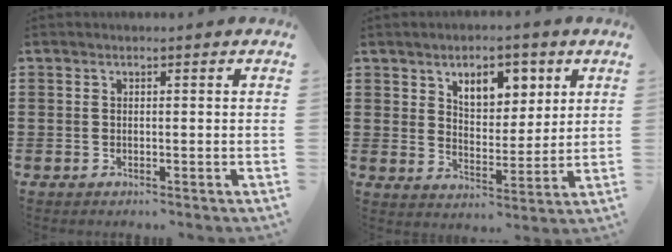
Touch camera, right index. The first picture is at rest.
{"total": 6.6, "force": [3.7, 3.9, 3.8], "torque": [-0.067, 0.006, 0.062]}